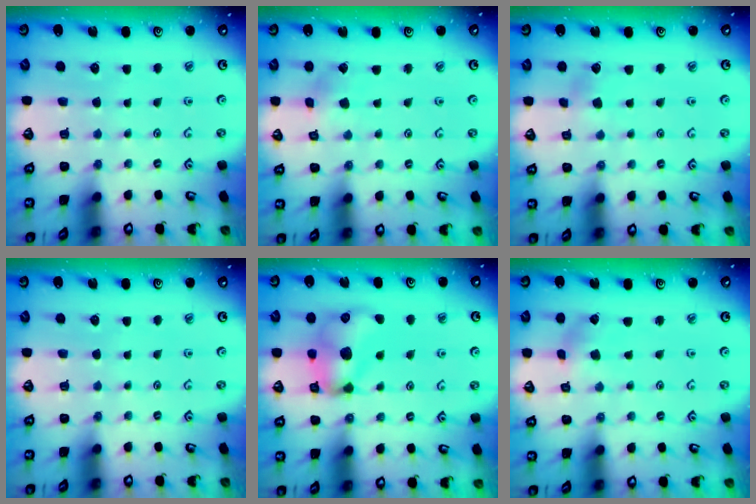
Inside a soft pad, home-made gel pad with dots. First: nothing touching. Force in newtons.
{"total": 2.0, "press": 2.0, "slide": 0.2}
{"total": 1.3, "press": 1.3, "slide": 0.2}
{"total": 0.0}
{"total": 16.0, "press": 15.9, "slide": 1.1}
{"total": 1.2, "press": 1.2, "slide": 0.2}